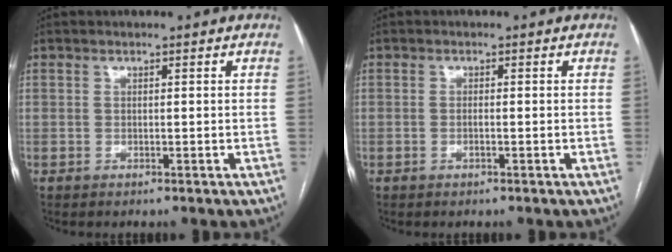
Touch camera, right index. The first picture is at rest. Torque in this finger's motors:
{"motor_torque": [-0.01, 0.08, -0.04, 0.00]}